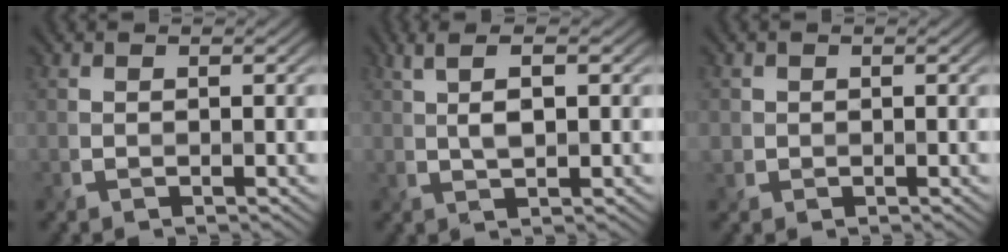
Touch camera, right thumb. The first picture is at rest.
{"total": 3.8, "force": [1.1, 1.0, 3.5], "torque": [-0.076, 0.001, 0.025]}
{"total": 1.3, "force": [0.2, 1.3, 0.0], "torque": [-0.003, -0.006, 0.003]}